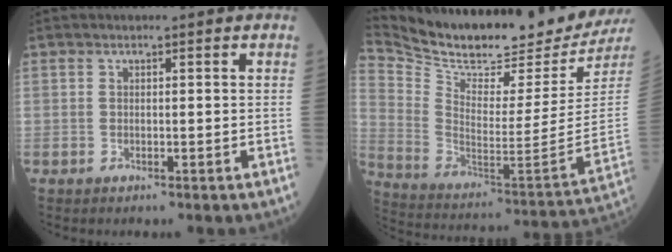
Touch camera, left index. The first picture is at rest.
{"total": 25.2, "force": [23.7, 1.9, 8.5], "torque": [-0.183, -0.099, 0.358]}